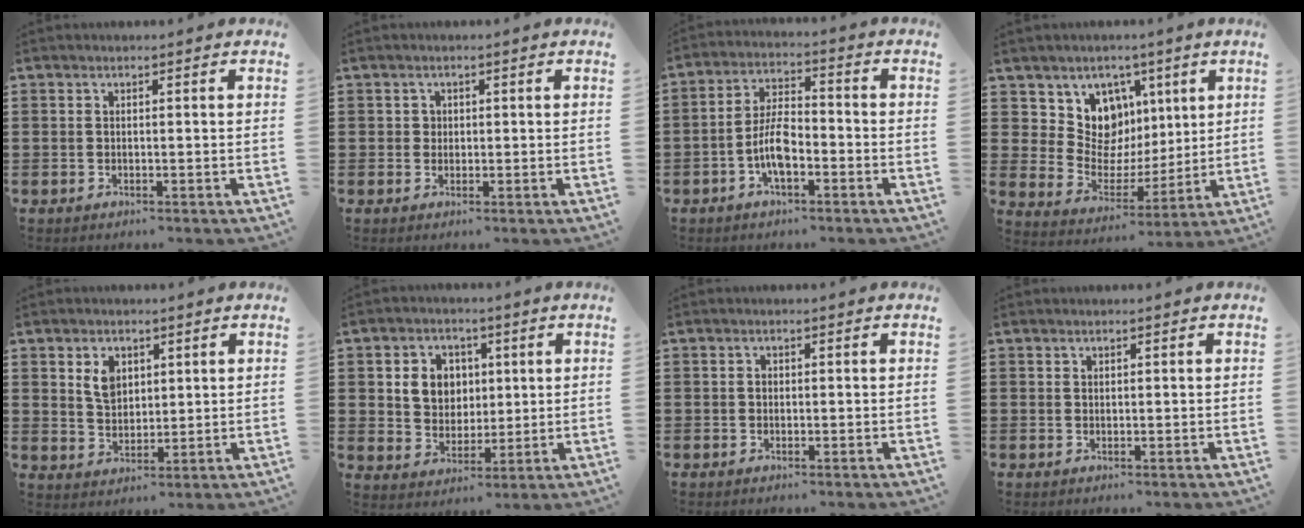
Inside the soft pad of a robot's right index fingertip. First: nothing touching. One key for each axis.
{"total": 1.2, "fx": 0.2, "fy": 1.1, "fz": 0.3, "tx": -0.009, "ty": 0.005, "tz": 0.005}
{"total": 6.7, "fx": -2.5, "fy": 2.8, "fz": 5.6, "tx": -0.128, "ty": 0.001, "tz": -0.054}
{"total": 9.1, "fx": 4.2, "fy": 7.6, "fz": 2.5, "tx": -0.086, "ty": -0.033, "tz": 0.082}
{"total": 4.6, "fx": 1.9, "fy": 3.2, "fz": 2.7, "tx": -0.056, "ty": 0.008, "tz": 0.033}
{"total": 6.2, "fx": 1.5, "fy": 5.5, "fz": 2.3, "tx": -0.055, "ty": 0.013, "tz": 0.022}
{"total": 0.7, "fx": 0.0, "fy": 0.6, "fz": 0.4, "tx": -0.010, "ty": 0.002, "tz": 0.000}
{"total": 0.6, "fx": 0.4, "fy": 0.4, "fz": 0.1, "tx": -0.002, "ty": 0.002, "tz": 0.008}